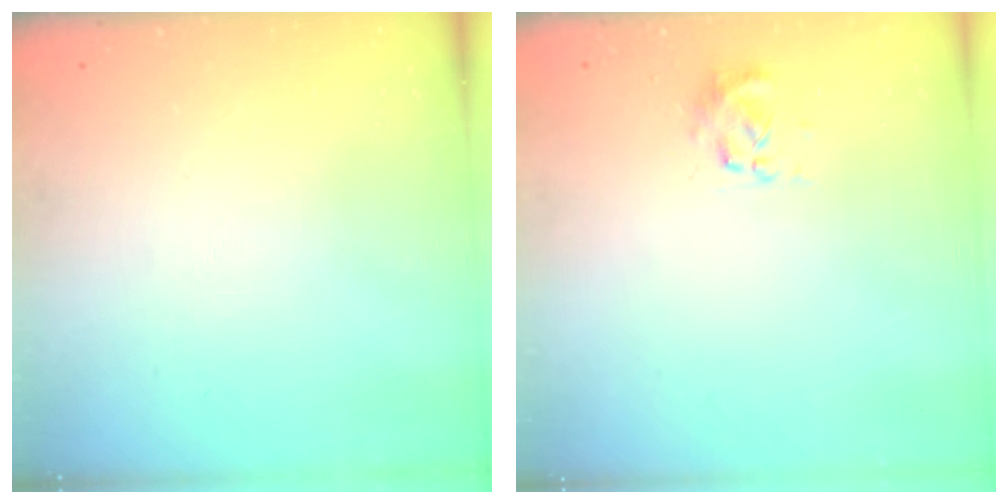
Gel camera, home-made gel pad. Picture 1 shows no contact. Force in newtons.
{"total": 3.5, "press": 3.4, "slide": 0.8}